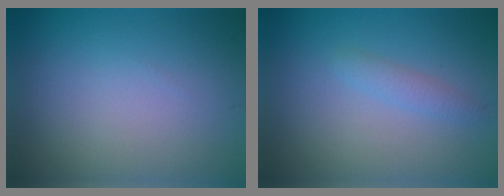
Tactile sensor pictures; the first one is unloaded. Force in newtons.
{"total": 1.3, "press": 1.3, "slide": 0.0}